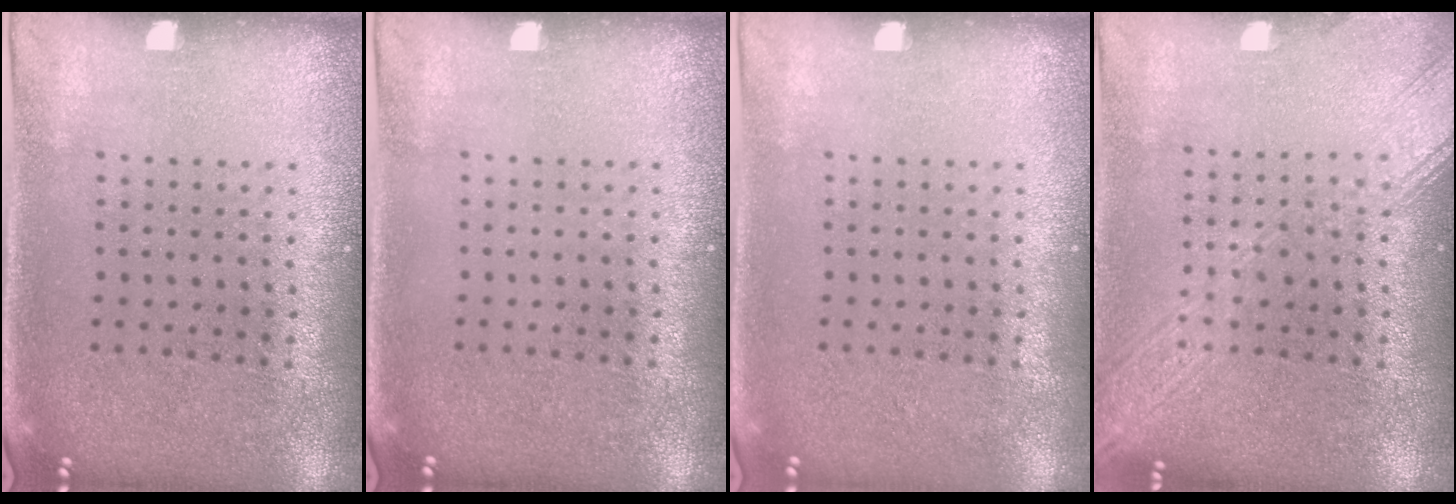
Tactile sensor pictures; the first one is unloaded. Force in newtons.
{"total": 0.0}
{"total": 0.0}
{"total": 3.4, "press": 3.3, "slide": 0.5}